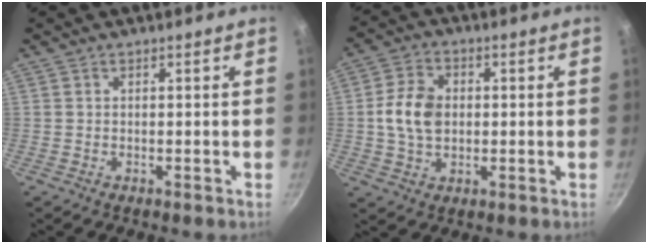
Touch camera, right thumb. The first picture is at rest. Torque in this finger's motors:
{"motor_torque": [0.60, 0.63, 0.26, -0.19, 0.42]}